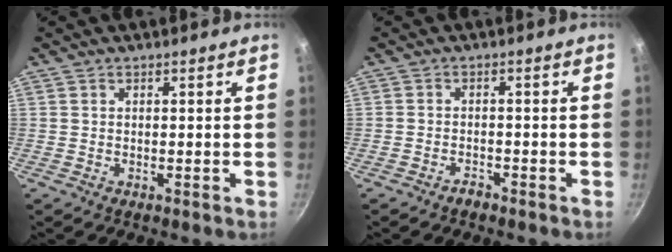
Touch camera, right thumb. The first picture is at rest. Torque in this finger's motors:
{"motor_torque": [0.23, 0.50, -0.46, 0.03, 0.00]}